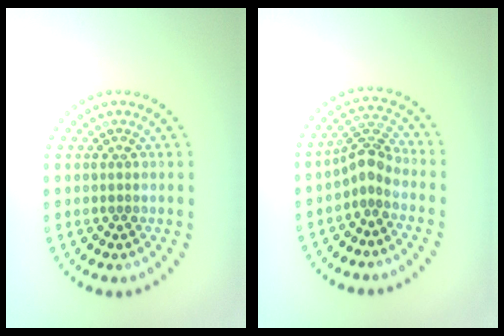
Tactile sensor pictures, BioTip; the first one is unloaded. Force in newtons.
{"total": 2.5, "press": 1.9, "slide": 1.7}